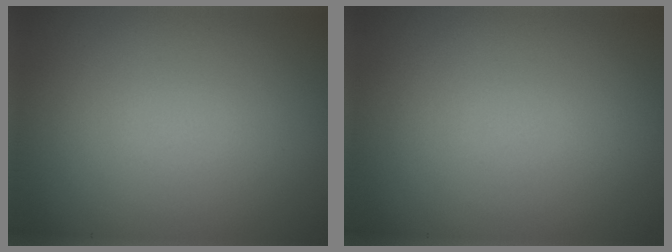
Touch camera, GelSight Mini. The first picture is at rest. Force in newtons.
{"total": 0.0}